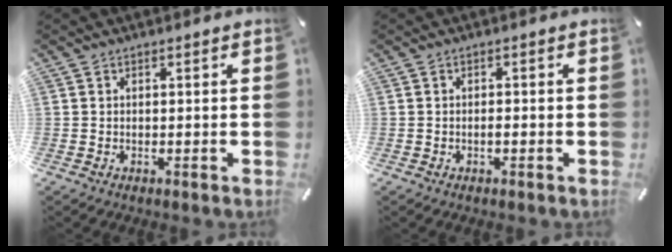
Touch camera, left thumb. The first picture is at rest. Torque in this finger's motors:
{"motor_torque": [-0.32, 0.15, 0.09, 0.10, 0.00]}